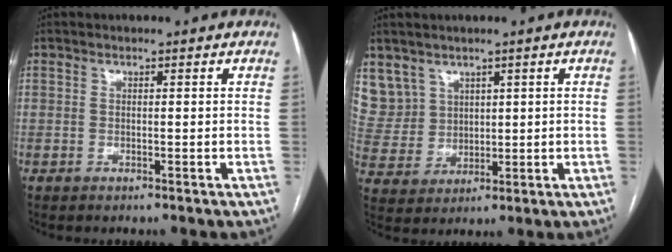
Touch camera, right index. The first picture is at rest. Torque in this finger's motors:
{"motor_torque": [-0.22, 0.34, 0.02, 0.00]}